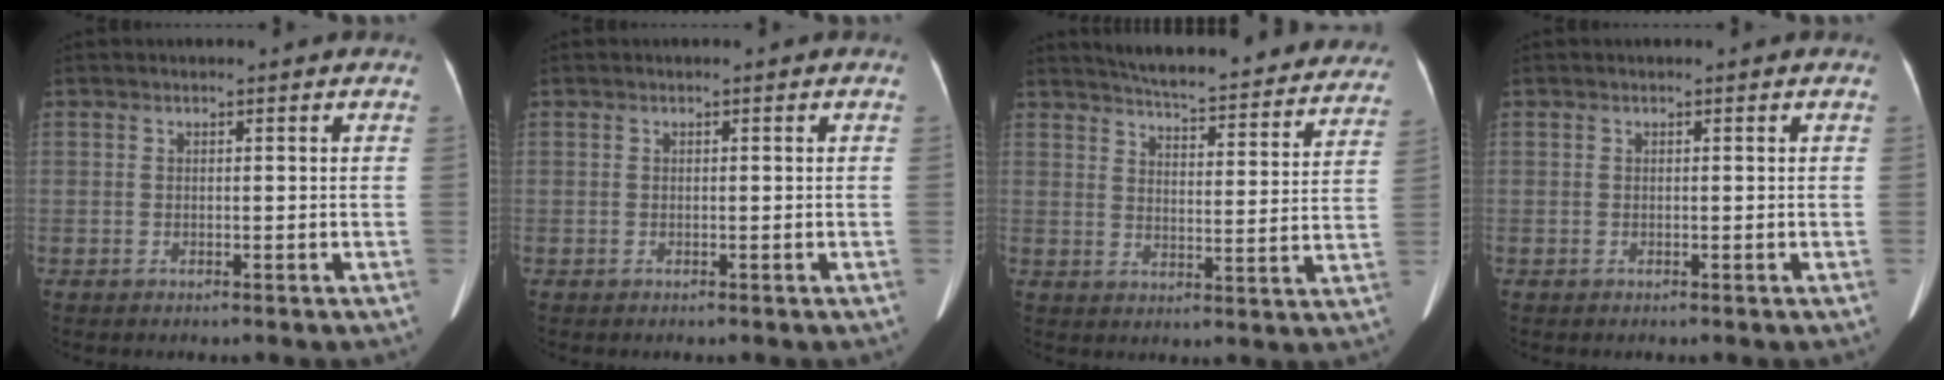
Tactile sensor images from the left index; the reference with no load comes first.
{"total": 0.0}
{"total": 27.0, "force": [24.8, 4.5, 9.7], "torque": [-0.139, -0.052, 0.296]}
{"total": 0.0}